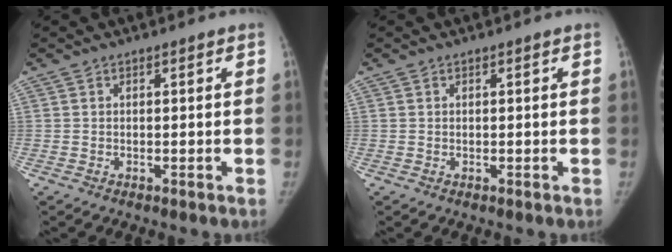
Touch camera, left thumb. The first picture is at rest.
{"total": 0.0}